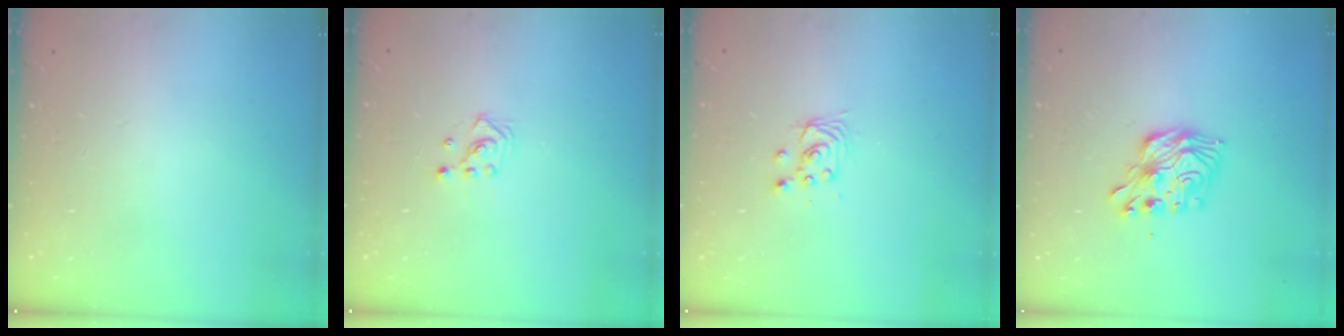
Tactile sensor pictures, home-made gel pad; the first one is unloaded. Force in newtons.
{"total": 2.6, "press": 2.6, "slide": 0.3}
{"total": 2.7, "press": 2.7, "slide": 0.2}
{"total": 11.8, "press": 11.8, "slide": 0.4}